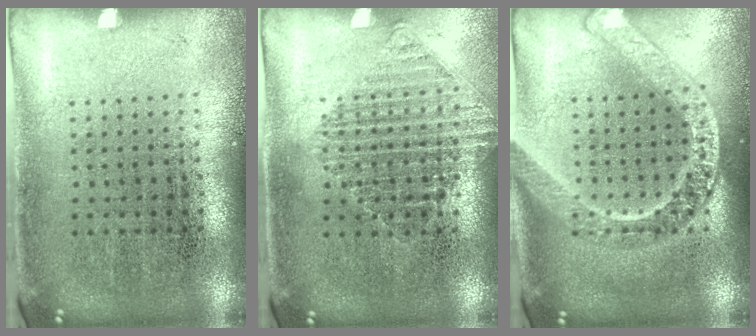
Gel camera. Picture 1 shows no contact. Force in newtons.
{"total": 1.2, "press": 1.1, "slide": 0.3}
{"total": 2.4, "press": 2.4, "slide": 0.2}